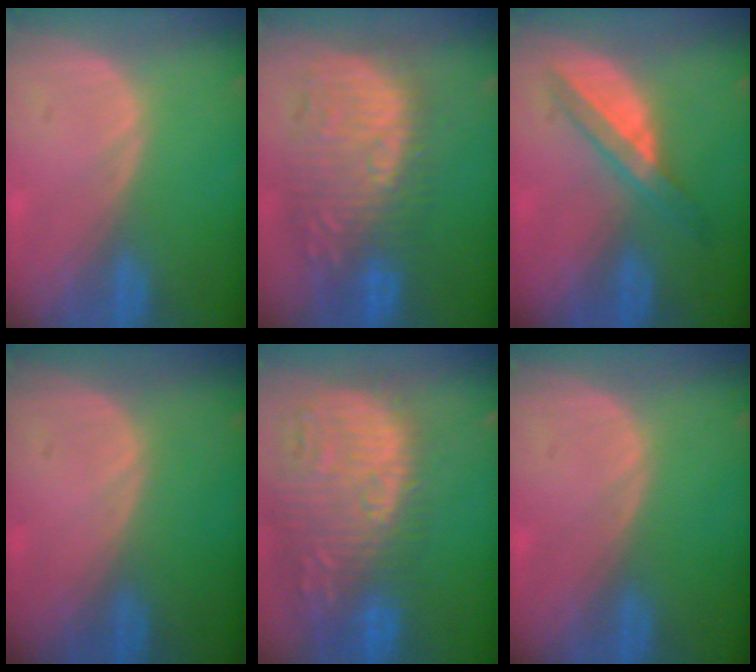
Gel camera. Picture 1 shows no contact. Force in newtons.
{"total": 11.2, "press": 10.8, "slide": 3.1}
{"total": 6.0, "press": 5.3, "slide": 2.8}
{"total": 0.0}
{"total": 15.7, "press": 13.1, "slide": 8.6}
{"total": 0.0}